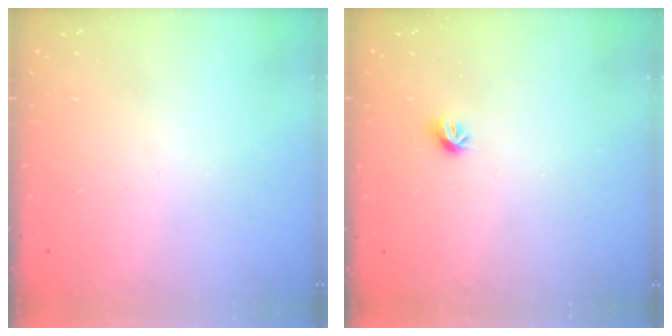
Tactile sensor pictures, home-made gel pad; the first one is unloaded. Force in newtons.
{"total": 5.7, "press": 5.6, "slide": 0.8}